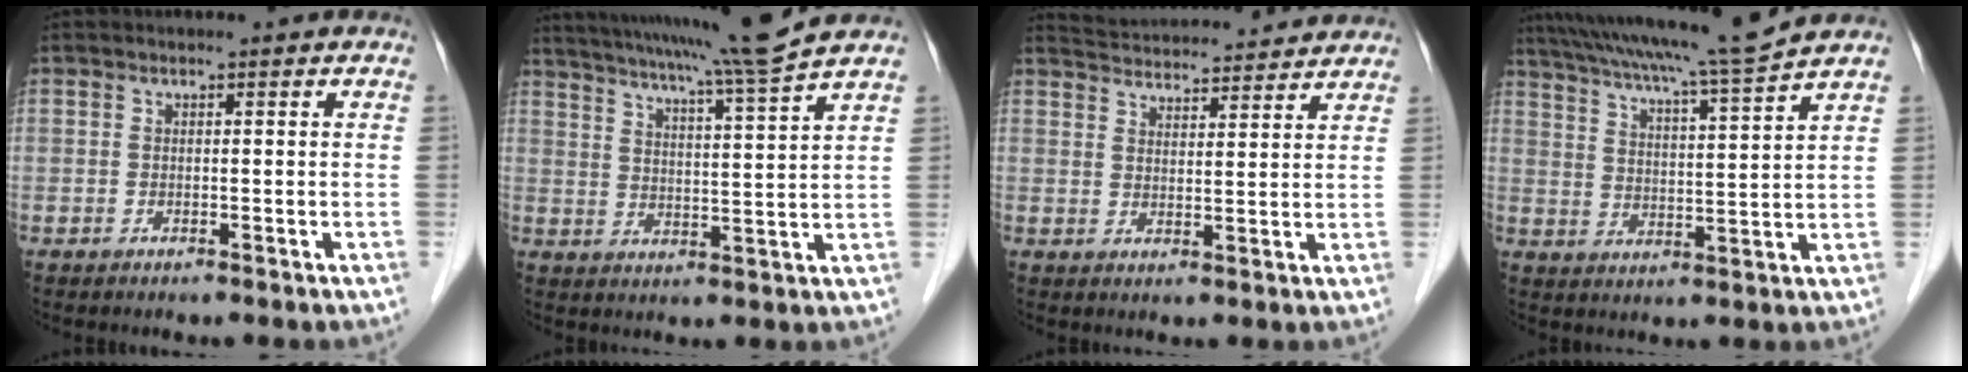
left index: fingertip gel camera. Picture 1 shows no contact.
{"total": 14.6, "force": [12.8, -2.5, 6.6], "torque": [-0.115, -0.027, 0.185]}
{"total": 13.9, "force": [13.4, 1.7, 3.3], "torque": [-0.059, 0.031, 0.187]}
{"total": 14.5, "force": [12.8, -1.5, 6.7], "torque": [-0.121, -0.007, 0.193]}